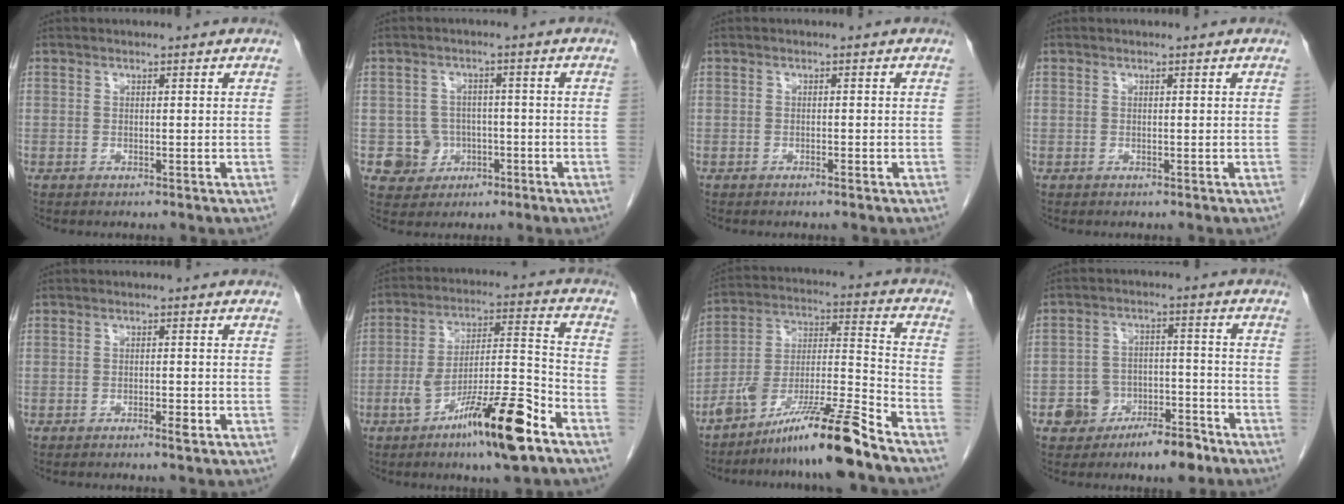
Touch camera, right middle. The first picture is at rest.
{"total": 4.9, "force": [-1.5, 4.7, 0.4], "torque": [0.004, 0.014, -0.017]}
{"total": 0.8, "force": [-0.6, 0.0, 0.6], "torque": [-0.014, 0.000, -0.009]}
{"total": 0.0}
{"total": 1.0, "force": [-0.7, 0.0, 0.8], "torque": [-0.017, 0.001, -0.012]}
{"total": 15.5, "force": [-8.7, 1.3, 12.8], "torque": [-0.219, -0.009, -0.147]}
{"total": 15.4, "force": [-11.6, -0.6, 10.1], "torque": [-0.182, -0.006, -0.205]}
{"total": 8.0, "force": [-5.4, 3.9, 4.4], "torque": [-0.068, 0.022, -0.082]}